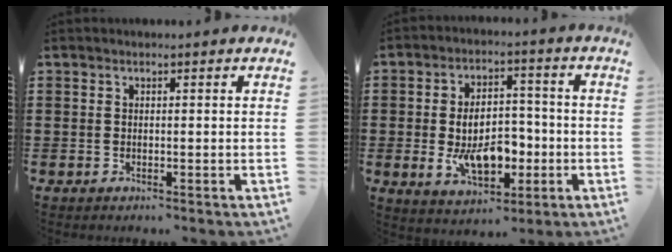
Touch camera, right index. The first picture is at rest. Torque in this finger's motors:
{"motor_torque": [1.98, 0.16, 1.05, 0.21]}